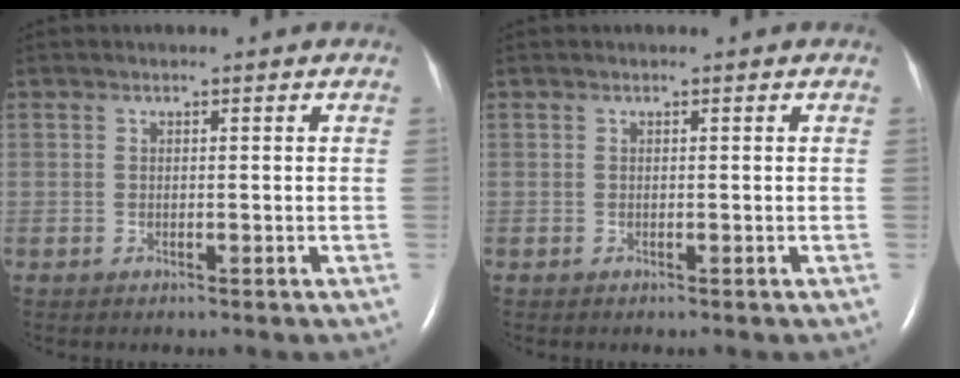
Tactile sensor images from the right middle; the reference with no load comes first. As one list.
[{"total": 0.0}]